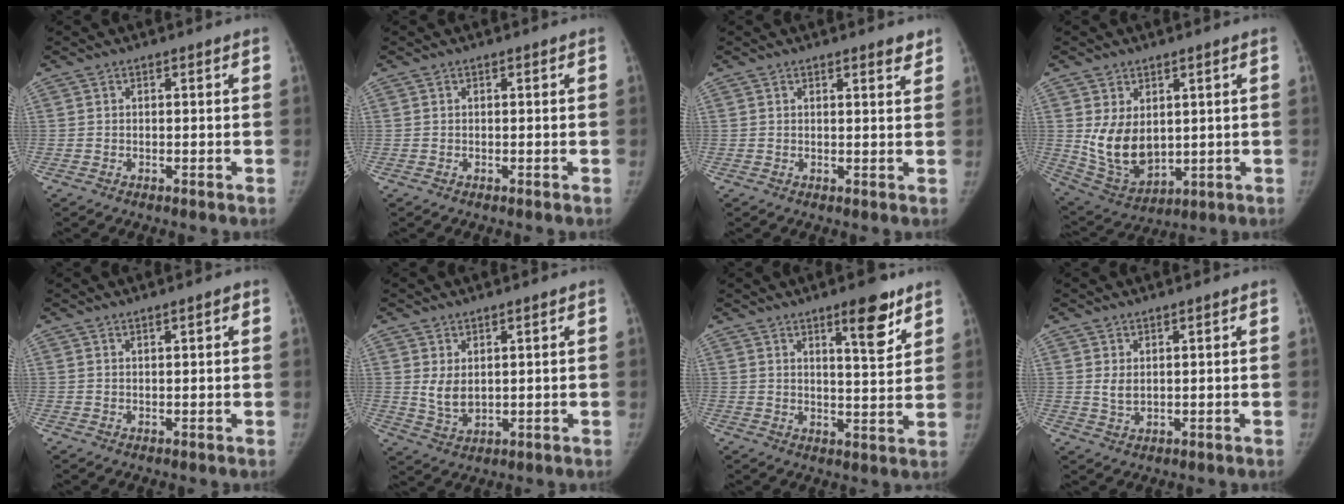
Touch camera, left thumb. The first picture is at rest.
{"total": 0.0}
{"total": 2.2, "force": [1.7, 0.4, 1.3], "torque": [-0.010, -0.012, 0.022]}
{"total": 11.0, "force": [1.6, 7.5, 7.9], "torque": [-0.121, -0.020, 0.058]}
{"total": 1.8, "force": [1.1, 0.3, 1.4], "torque": [-0.020, -0.004, 0.017]}
{"total": 4.7, "force": [1.5, 2.6, 3.6], "torque": [-0.057, -0.020, 0.040]}
{"total": 8.7, "force": [5.6, 2.2, 6.3], "torque": [-0.075, -0.038, 0.082]}
{"total": 2.7, "force": [1.1, 1.2, 2.1], "torque": [-0.035, -0.012, 0.027]}